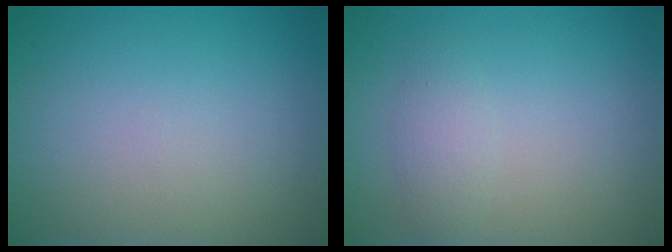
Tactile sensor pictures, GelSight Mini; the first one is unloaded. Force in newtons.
{"total": 1.6, "press": 1.6, "slide": 0.0}